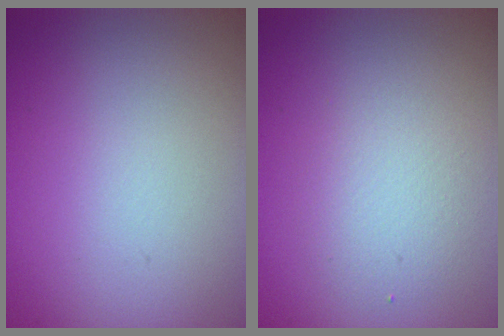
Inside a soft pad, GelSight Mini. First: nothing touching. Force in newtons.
{"total": 2.5, "press": 2.5, "slide": 0.3}